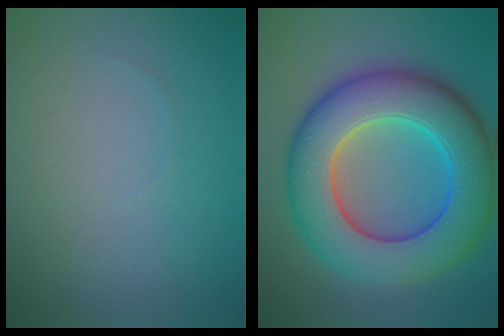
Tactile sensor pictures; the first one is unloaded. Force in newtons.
{"total": 12.2, "press": 12.2, "slide": 0.2}